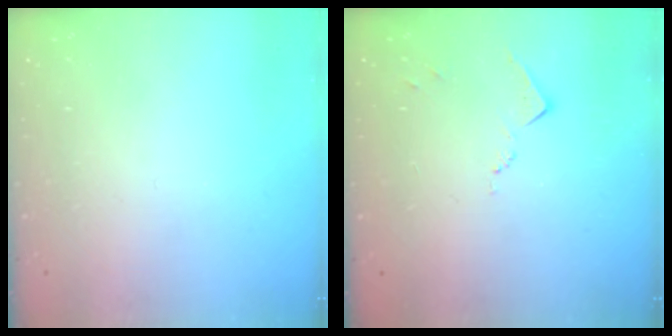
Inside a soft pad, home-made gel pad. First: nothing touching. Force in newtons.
{"total": 7.0, "press": 6.9, "slide": 0.8}